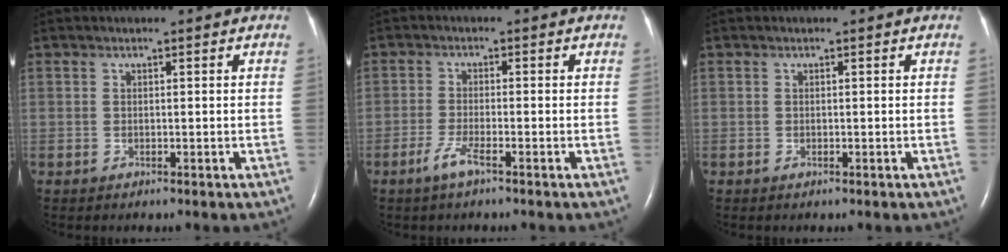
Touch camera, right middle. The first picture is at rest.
{"total": 2.9, "force": [-1.9, 0.1, 2.2], "torque": [-0.054, -0.006, -0.041]}
{"total": 0.0}